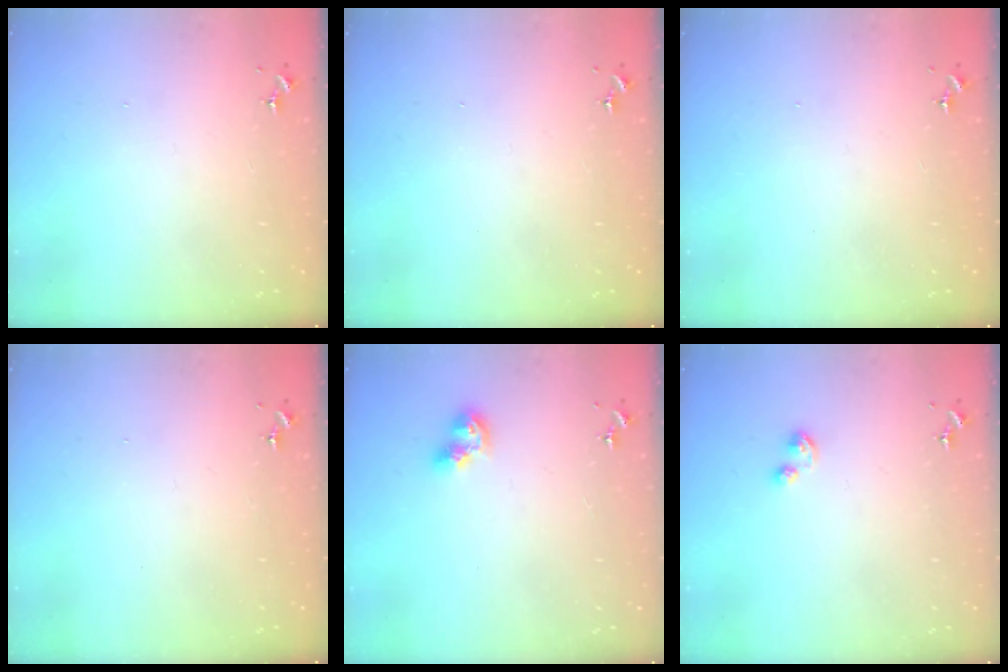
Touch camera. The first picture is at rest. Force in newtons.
{"total": 0.0}
{"total": 0.0}
{"total": 0.0}
{"total": 9.2, "press": 9.1, "slide": 1.0}
{"total": 2.9, "press": 2.9, "slide": 0.4}